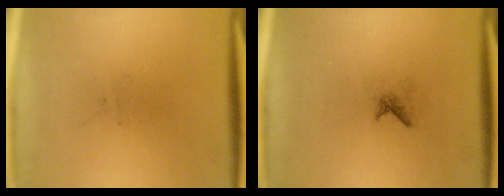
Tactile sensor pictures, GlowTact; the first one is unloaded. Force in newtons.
{"total": 0.6}